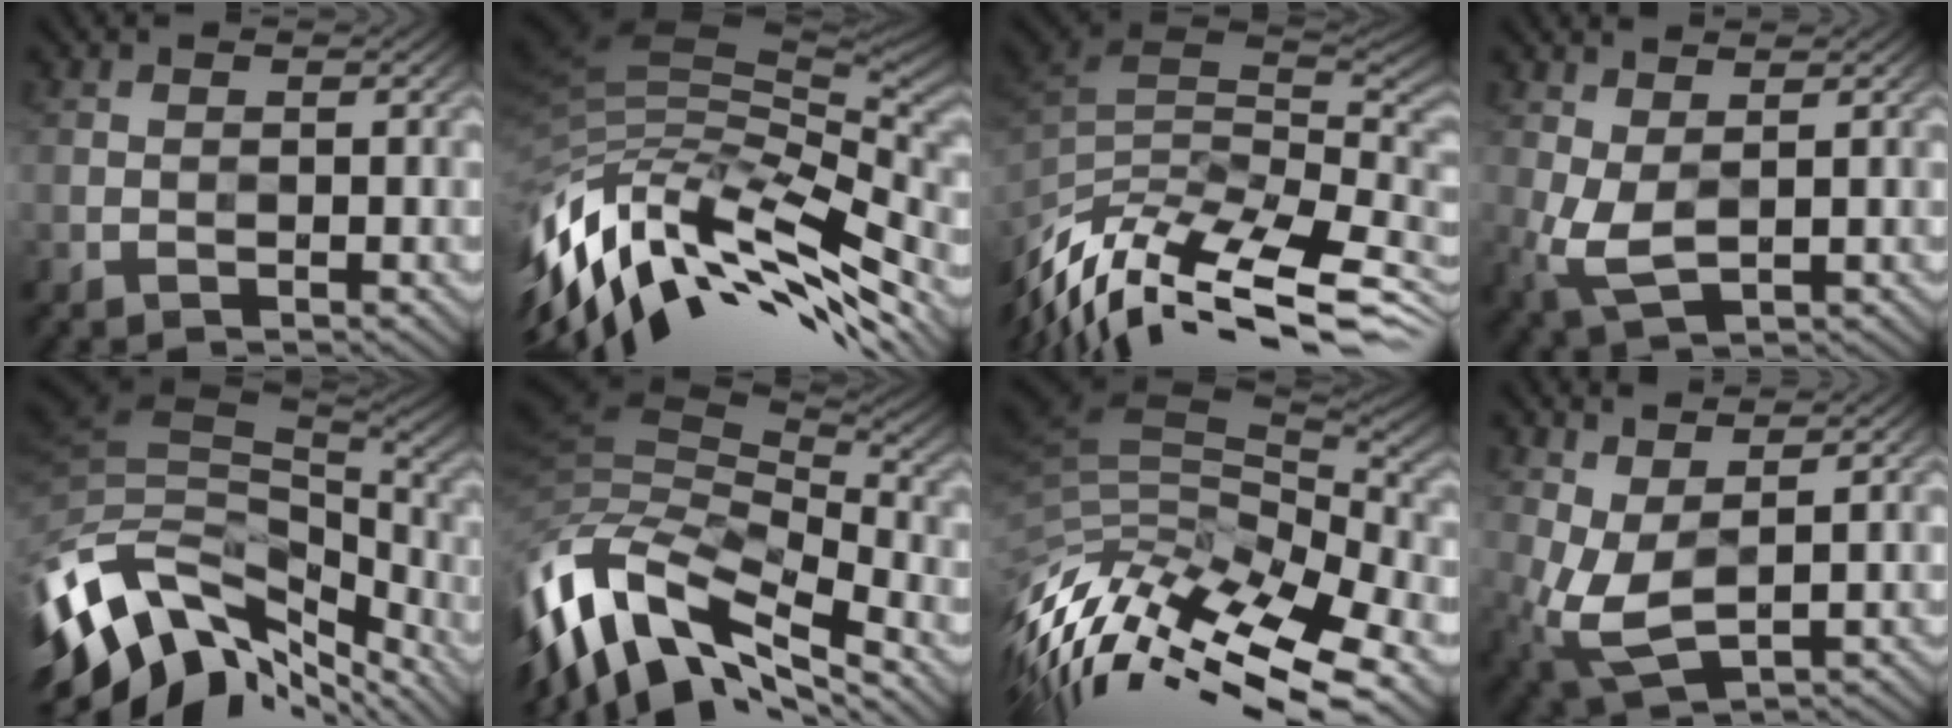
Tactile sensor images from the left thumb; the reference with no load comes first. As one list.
[{"total": 16.1, "force": [-7.3, 6.7, 12.7], "torque": [-0.282, 0.001, -0.132]}, {"total": 13.6, "force": [-6.9, 5.8, 10.2], "torque": [-0.250, 0.003, -0.117]}, {"total": 4.5, "force": [0.7, 2.3, 3.9], "torque": [-0.108, -0.003, 0.017]}, {"total": 14.5, "force": [-7.6, 7.5, 9.9], "torque": [-0.221, -0.024, -0.115]}, {"total": 16.1, "force": [-8.7, 7.5, 11.4], "torque": [-0.284, -0.030, -0.144]}, {"total": 14.3, "force": [-7.2, 6.5, 10.6], "torque": [-0.244, -0.020, -0.117]}, {"total": 7.0, "force": [1.6, 3.4, 5.9], "torque": [-0.157, -0.004, 0.034]}]